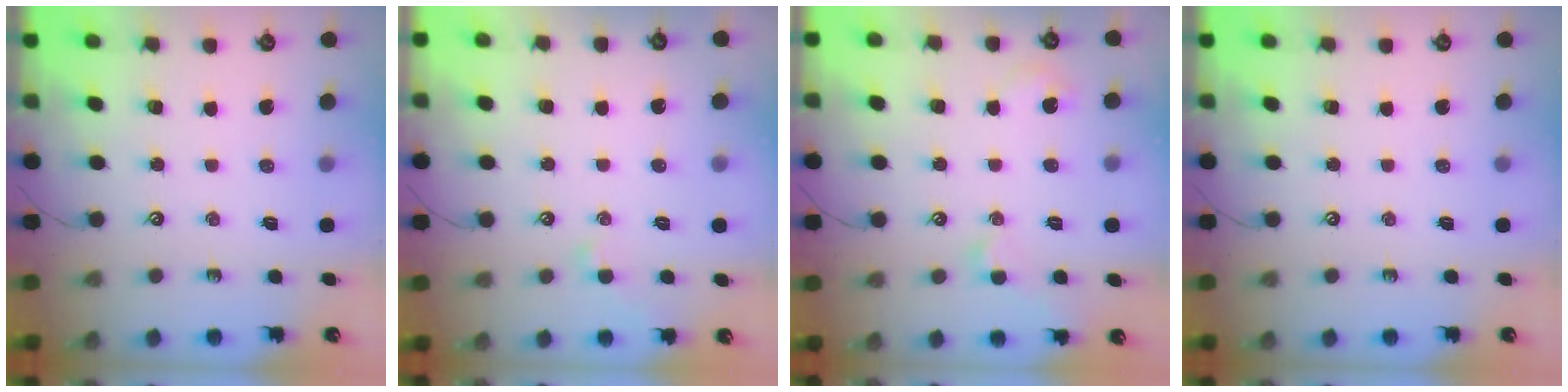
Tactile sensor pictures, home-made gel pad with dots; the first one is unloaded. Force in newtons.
{"total": 0.5, "press": 0.1, "slide": 0.5}
{"total": 1.6, "press": 1.5, "slide": 0.3}
{"total": 0.0}